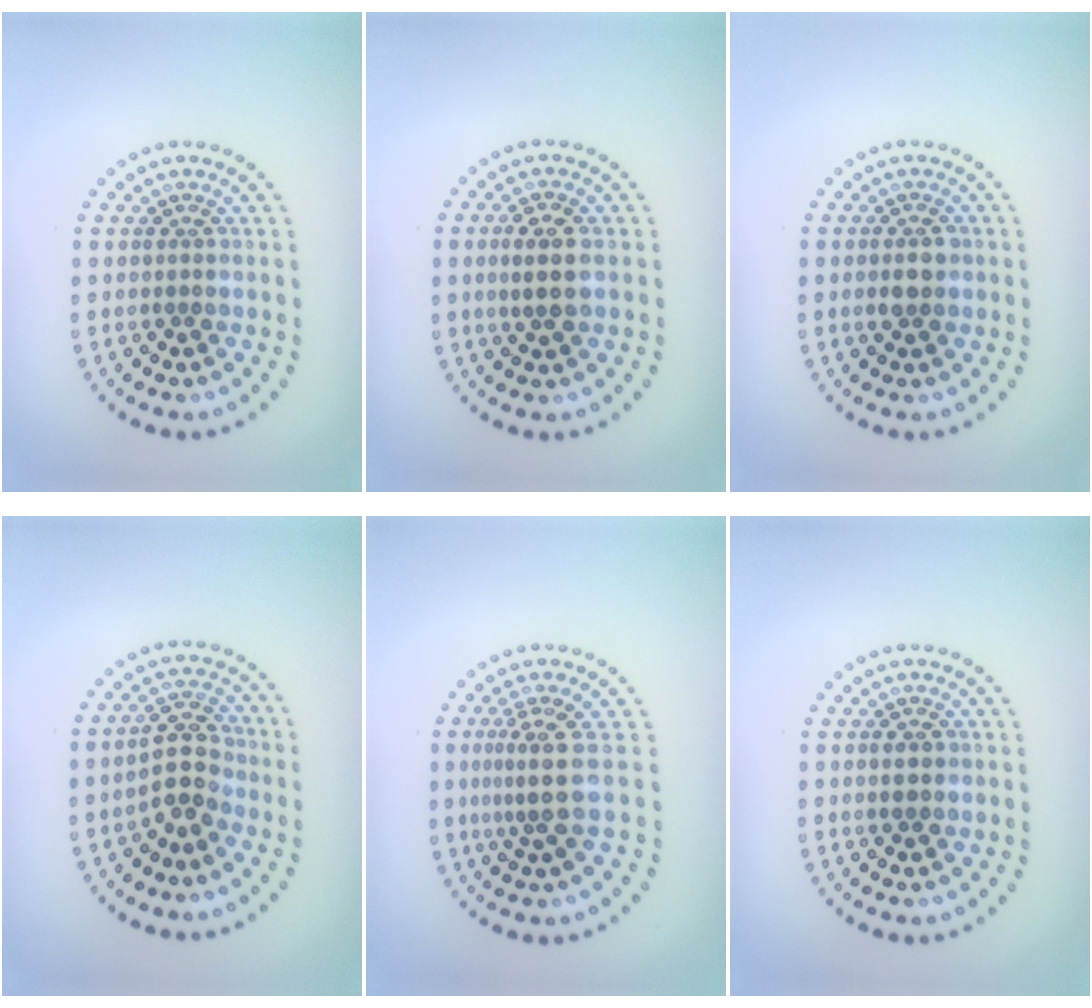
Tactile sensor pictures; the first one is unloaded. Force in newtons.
{"total": 2.7, "press": 2.7, "slide": 0.5}
{"total": 1.7, "press": 1.7, "slide": 0.2}
{"total": 3.5, "press": 3.3, "slide": 1.4}
{"total": 3.0, "press": 2.2, "slide": 2.1}
{"total": 1.1, "press": 1.1, "slide": 0.2}